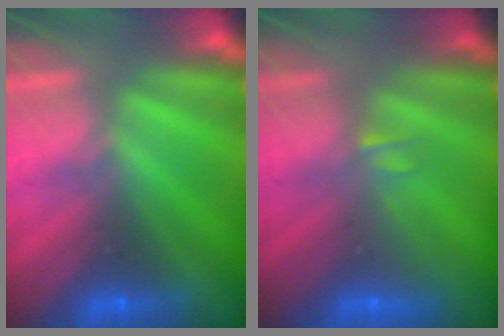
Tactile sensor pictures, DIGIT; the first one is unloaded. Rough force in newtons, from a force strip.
{"total": 2.2}